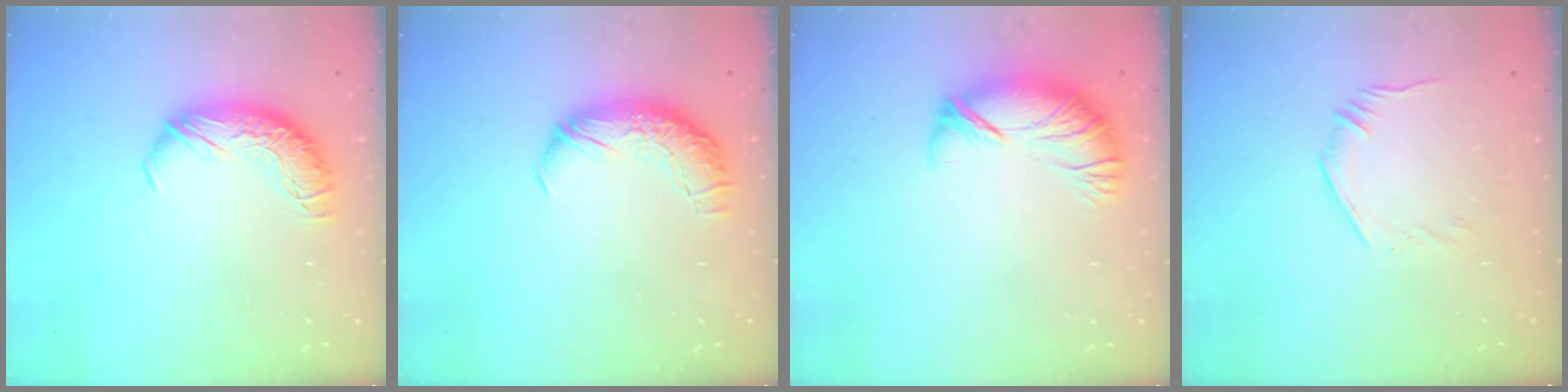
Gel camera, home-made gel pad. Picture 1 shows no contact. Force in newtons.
{"total": 2.4, "press": 1.1, "slide": 2.2}
{"total": 3.1, "press": 2.4, "slide": 2.0}
{"total": 5.2, "press": 4.9, "slide": 1.8}